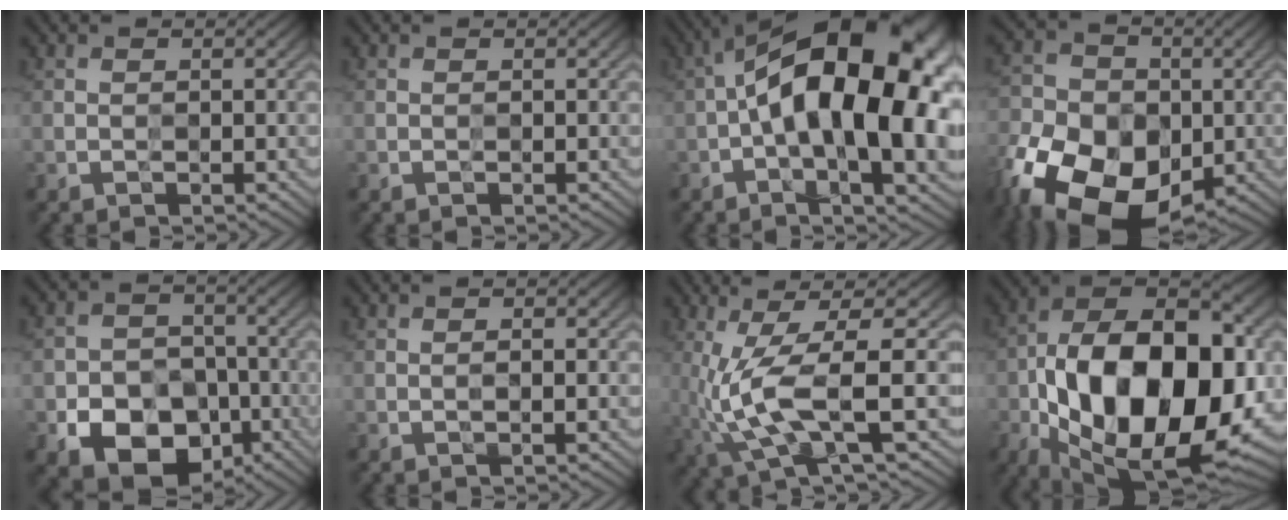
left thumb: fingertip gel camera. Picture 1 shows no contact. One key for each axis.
{"total": 0.0}
{"total": 21.4, "fx": 1.8, "fy": 9.1, "fz": 19.3, "tx": -0.321, "ty": 0.034, "tz": 0.015}
{"total": 18.4, "fx": -7.7, "fy": 12.6, "fz": 10.8, "tx": -0.237, "ty": -0.039, "tz": -0.136}
{"total": 12.0, "fx": -5.4, "fy": 8.9, "fz": 6.0, "tx": -0.110, "ty": -0.033, "tz": -0.114}
{"total": 1.0, "fx": -0.1, "fy": 0.1, "fz": 1.0, "tx": -0.017, "ty": 0.000, "tz": -0.003}
{"total": 10.5, "fx": -1.0, "fy": 2.3, "fz": 10.2, "tx": -0.208, "ty": 0.005, "tz": -0.020}
{"total": 22.2, "fx": -4.2, "fy": 12.3, "fz": 18.0, "tx": -0.344, "ty": -0.023, "tz": -0.057}